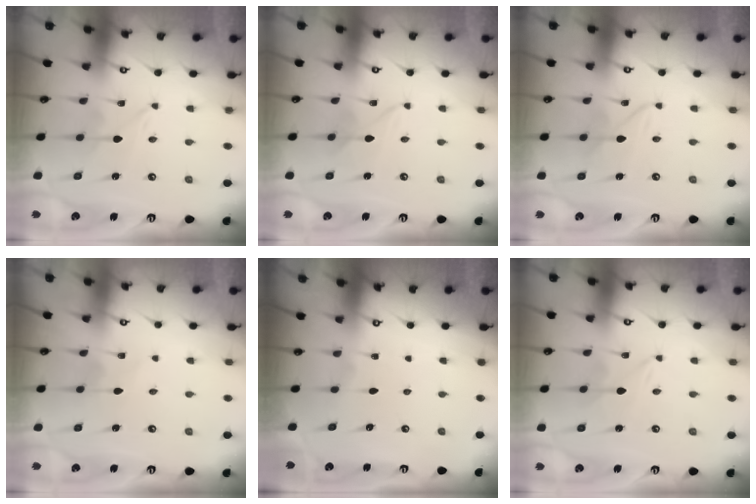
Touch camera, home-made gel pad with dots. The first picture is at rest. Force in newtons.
{"total": 1.5, "press": 1.5, "slide": 0.3}
{"total": 2.9, "press": 2.9, "slide": 0.2}
{"total": 1.1, "press": 1.1, "slide": 0.1}
{"total": 0.0}
{"total": 0.0}